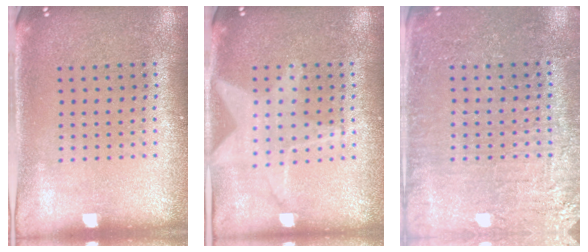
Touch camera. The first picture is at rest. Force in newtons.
{"total": 1.3, "press": 1.3, "slide": 0.3}
{"total": 3.3, "press": 3.2, "slide": 0.6}